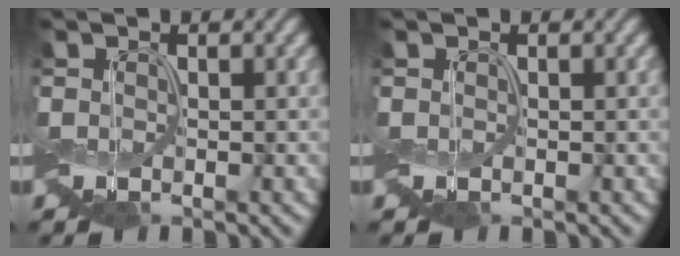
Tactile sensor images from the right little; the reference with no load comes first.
{"total": 0.0}